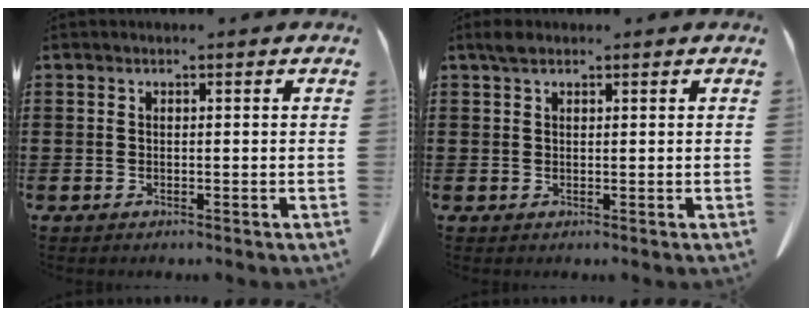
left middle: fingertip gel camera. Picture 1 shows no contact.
{"total": 1.6, "force": [1.1, 0.8, 0.9], "torque": [-0.022, 0.002, 0.022]}